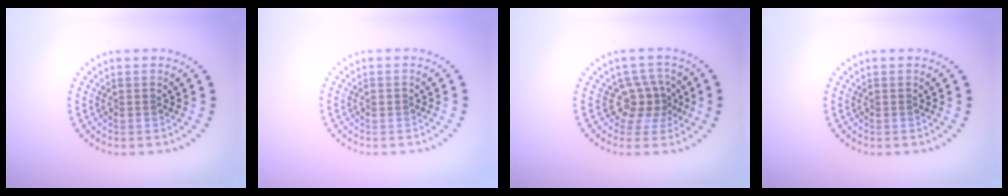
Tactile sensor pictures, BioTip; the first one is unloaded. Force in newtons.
{"total": 0.6, "press": 0.5, "slide": 0.2}
{"total": 2.9, "press": 2.1, "slide": 2.0}
{"total": 0.0}